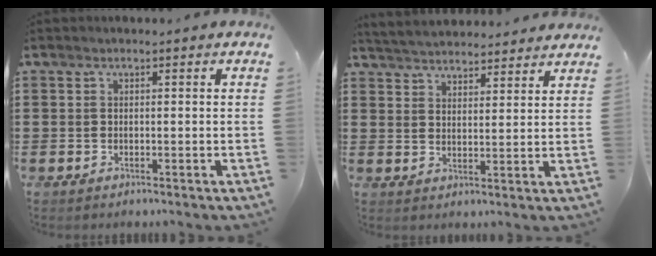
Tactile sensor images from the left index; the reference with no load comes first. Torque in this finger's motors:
{"motor_torque": [1.37, -0.77, 0.57, 0.05]}